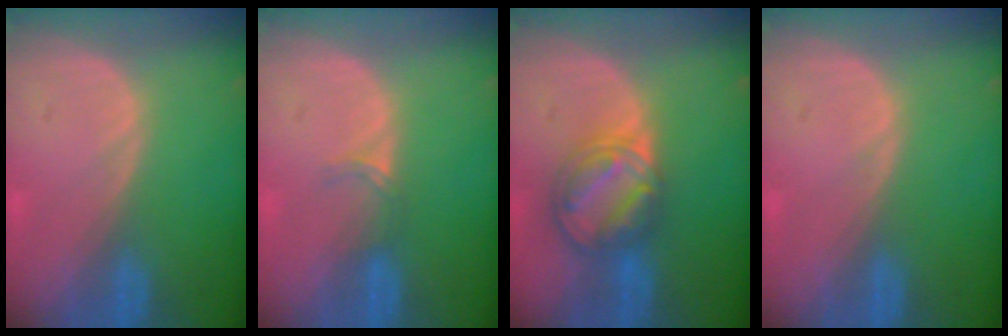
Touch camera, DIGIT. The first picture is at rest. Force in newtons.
{"total": 1.9, "press": 1.5, "slide": 1.2}
{"total": 8.2, "press": 7.0, "slide": 4.2}
{"total": 0.5, "press": 0.1, "slide": 0.5}